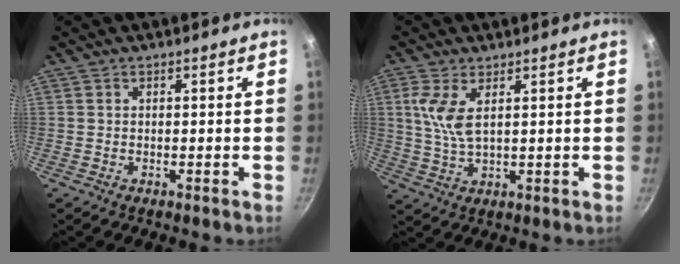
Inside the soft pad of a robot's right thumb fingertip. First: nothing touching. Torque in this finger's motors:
{"motor_torque": [0.67, 0.74, 0.54, -0.04, 0.16]}